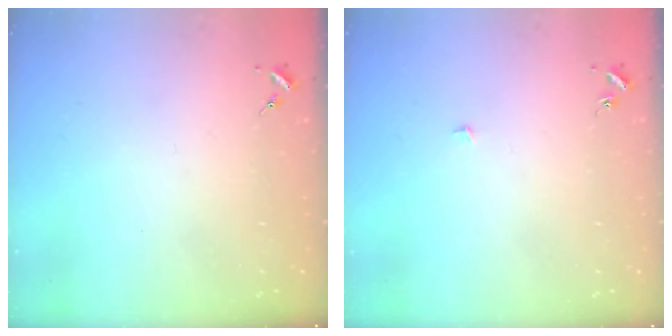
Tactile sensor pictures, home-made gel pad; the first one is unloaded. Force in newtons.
{"total": 2.3, "press": 2.3, "slide": 0.1}